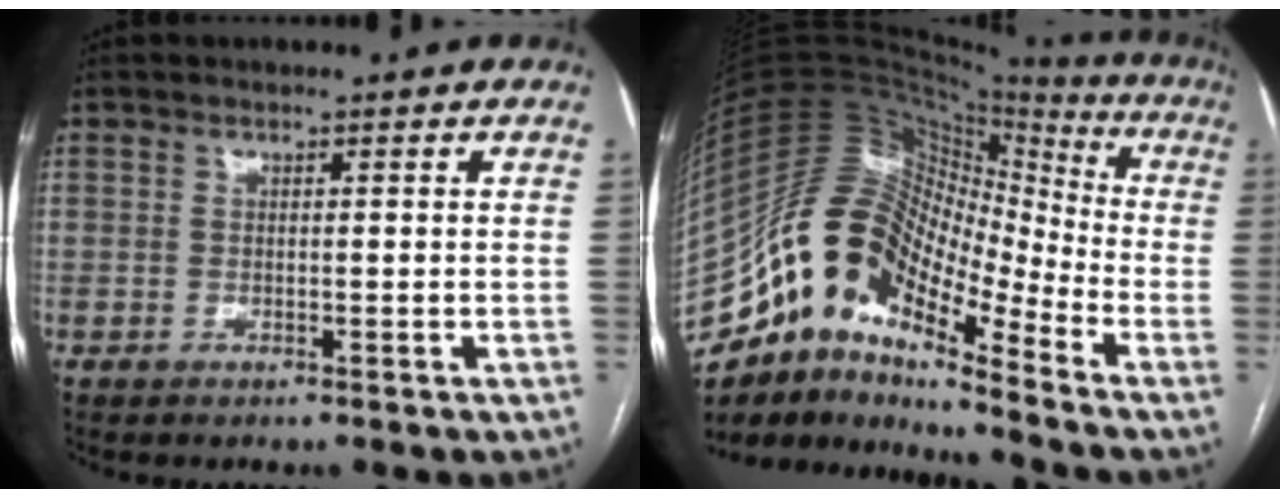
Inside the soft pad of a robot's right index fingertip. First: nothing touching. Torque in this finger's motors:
{"motor_torque": [1.04, -1.10, 1.05, 0.21]}